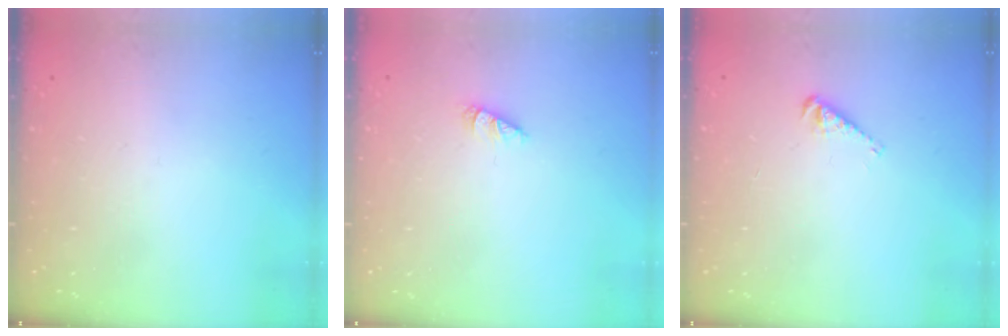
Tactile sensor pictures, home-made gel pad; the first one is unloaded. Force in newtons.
{"total": 1.0, "press": 1.0, "slide": 0.2}
{"total": 2.5, "press": 2.5, "slide": 0.1}